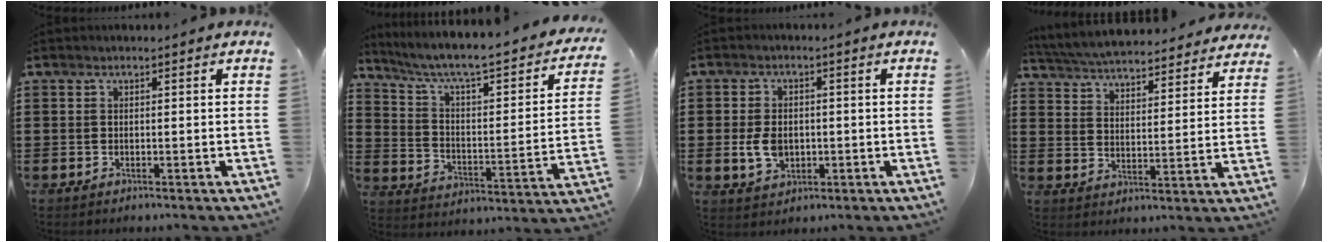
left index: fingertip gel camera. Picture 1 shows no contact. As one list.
[{"total": 5.3, "force": [3.7, 0.6, 3.8], "torque": [-0.090, -0.039, 0.052]}, {"total": 4.9, "force": [-0.5, 3.4, 3.5], "torque": [-0.082, 0.002, -0.012]}, {"total": 5.3, "force": [5.2, 0.0, 0.9], "torque": [-0.044, -0.038, 0.089]}]